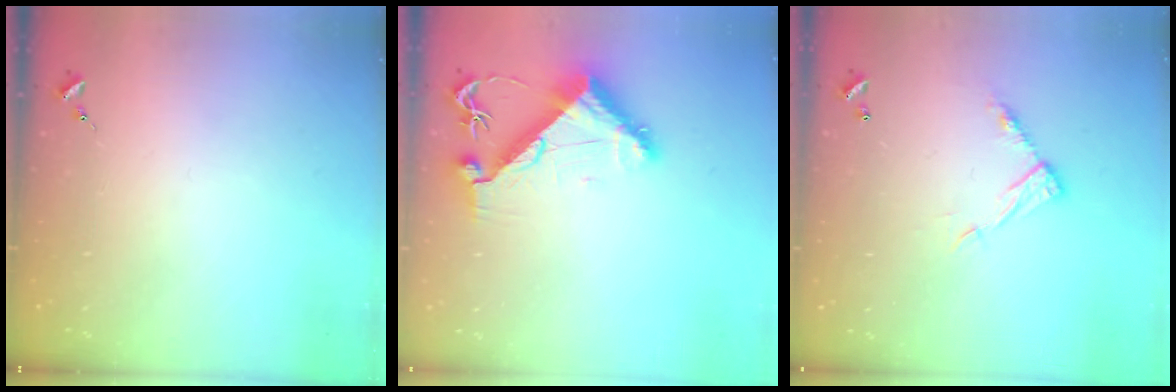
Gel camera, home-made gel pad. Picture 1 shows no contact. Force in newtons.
{"total": 9.3, "press": 9.2, "slide": 1.5}
{"total": 9.4, "press": 9.4, "slide": 0.1}